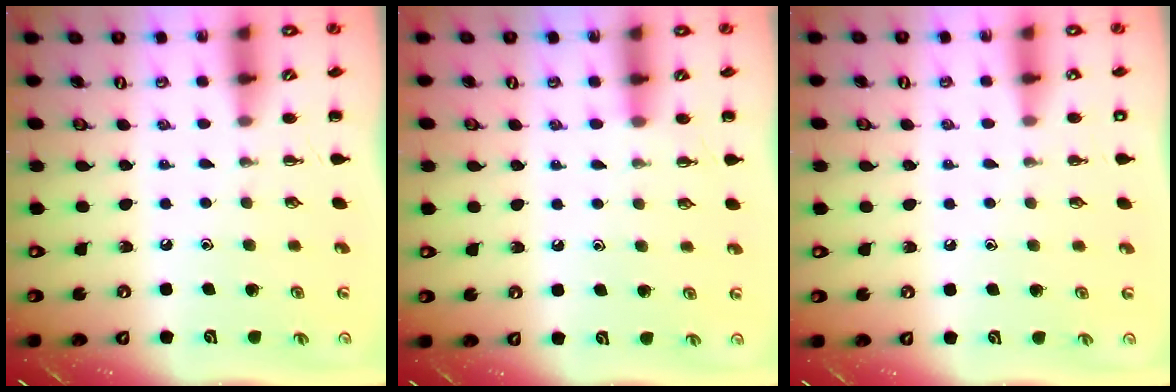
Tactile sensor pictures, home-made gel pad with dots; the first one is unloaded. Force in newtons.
{"total": 6.3, "press": 6.0, "slide": 2.0}
{"total": 2.3, "press": 2.2, "slide": 0.7}